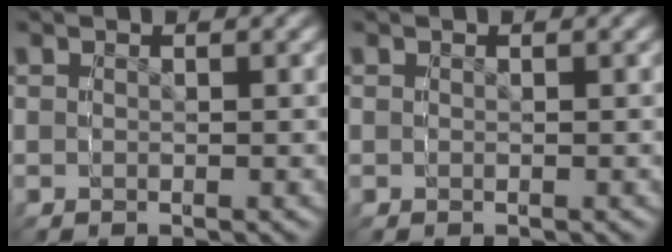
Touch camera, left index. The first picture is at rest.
{"total": 0.0}